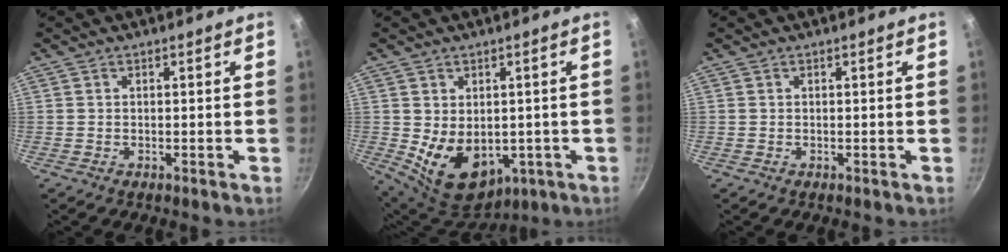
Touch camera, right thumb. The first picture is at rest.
{"total": 11.9, "force": [-1.2, 8.4, 8.3], "torque": [-0.111, -0.018, 0.013]}
{"total": 0.0}